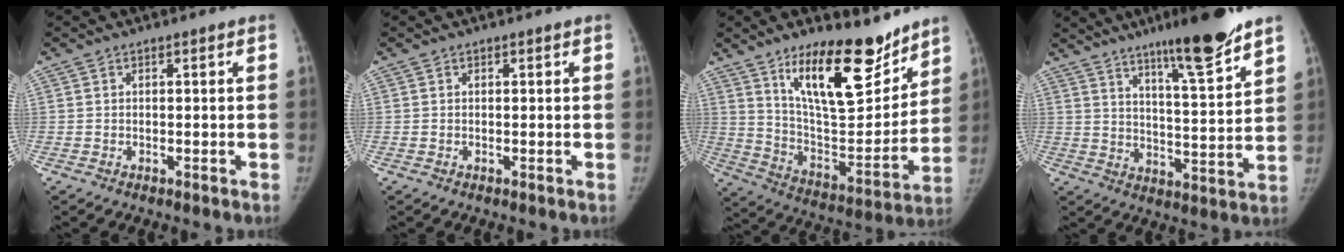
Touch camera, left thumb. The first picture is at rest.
{"total": 0.0}
{"total": 21.1, "force": [14.2, 7.7, 13.6], "torque": [-0.166, -0.097, 0.241]}
{"total": 13.7, "force": [9.9, 1.1, 9.5], "torque": [-0.135, -0.066, 0.158]}